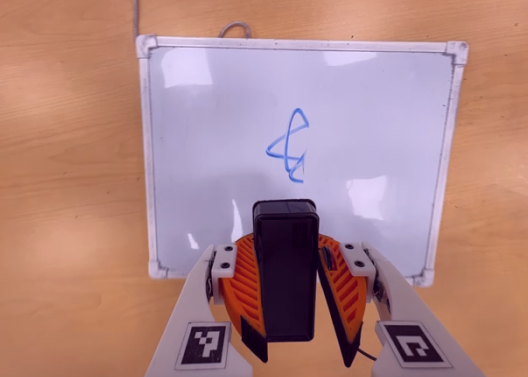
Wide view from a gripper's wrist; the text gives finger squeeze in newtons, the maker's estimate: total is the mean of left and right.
{"total": 9.2, "left": 9.0, "right": 9.4}